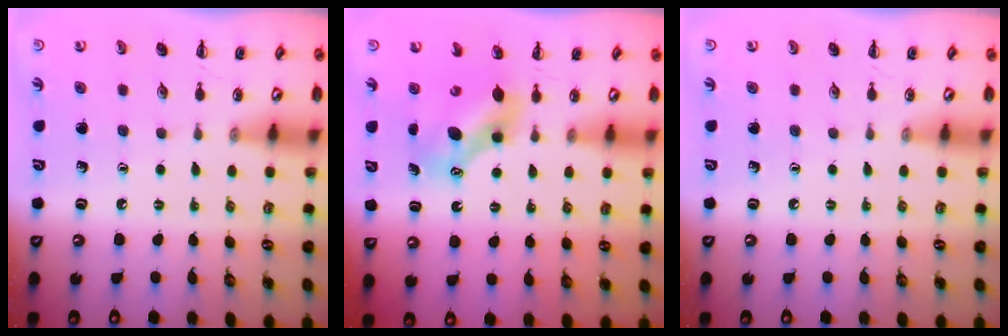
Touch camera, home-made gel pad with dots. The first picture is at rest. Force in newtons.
{"total": 7.1, "press": 7.0, "slide": 0.9}
{"total": 0.0}